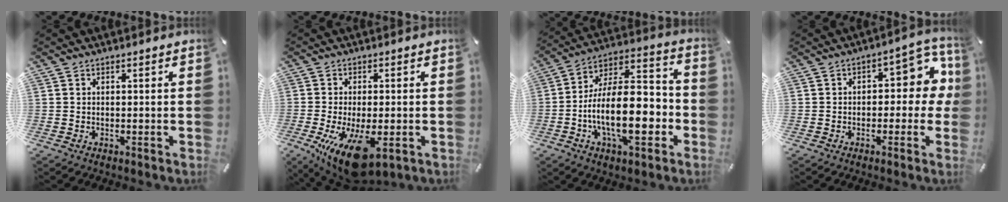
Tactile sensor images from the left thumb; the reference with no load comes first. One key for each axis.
{"total": 13.2, "fx": -4.7, "fy": 5.0, "fz": 11.2, "tx": -0.201, "ty": -0.009, "tz": -0.069}
{"total": 19.3, "fx": -5.4, "fy": 9.2, "fz": 16.2, "tx": -0.289, "ty": 0.003, "tz": -0.091}
{"total": 9.4, "fx": 1.1, "fy": 5.6, "fz": 7.4, "tx": -0.083, "ty": -0.008, "tz": 0.011}